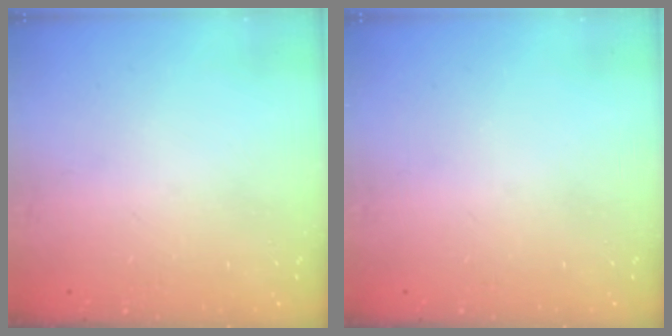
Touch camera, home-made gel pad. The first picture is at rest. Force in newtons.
{"total": 0.0}